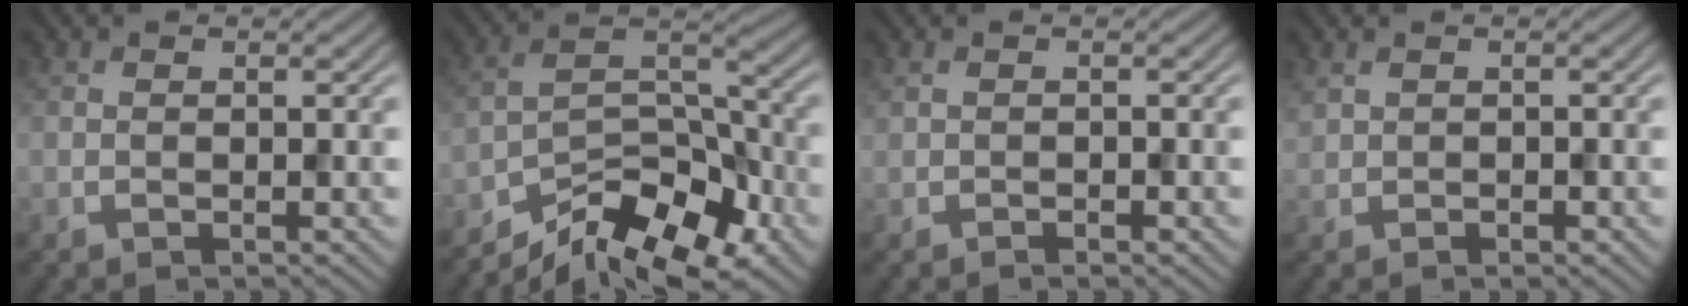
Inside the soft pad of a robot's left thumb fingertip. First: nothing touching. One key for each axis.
{"total": 11.7, "fx": -9.0, "fy": 4.2, "fz": 6.1, "tx": -0.093, "ty": 0.001, "tz": -0.162}
{"total": 0.7, "fx": -0.6, "fy": 0.2, "fz": 0.4, "tx": -0.009, "ty": 0.001, "tz": -0.009}
{"total": 0.9, "fx": 0.2, "fy": 0.7, "fz": 0.6, "tx": -0.014, "ty": -0.001, "tz": 0.007}